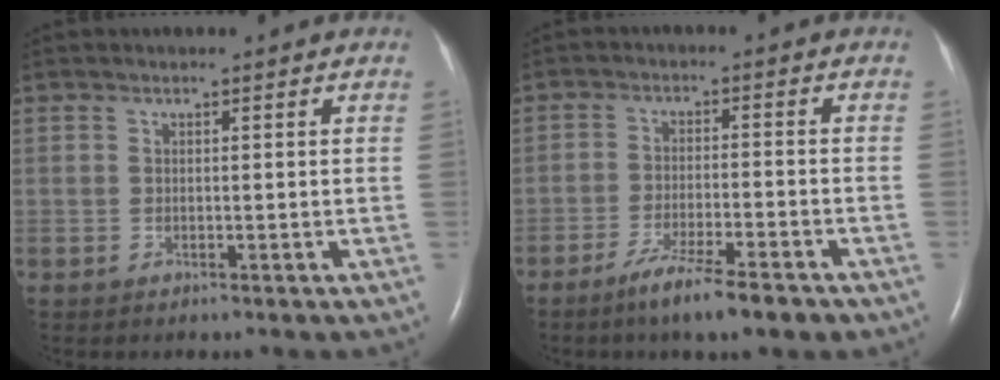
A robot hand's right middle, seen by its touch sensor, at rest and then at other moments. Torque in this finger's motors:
{"motor_torque": [0.27, -0.24, 0.14, 0.03]}